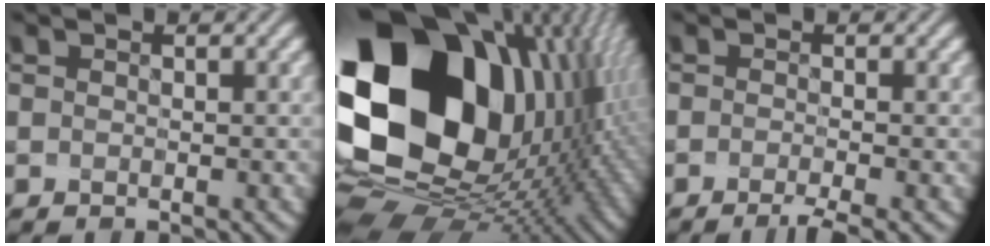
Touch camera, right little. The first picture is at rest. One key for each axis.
{"total": 21.8, "fx": 4.1, "fy": 15.4, "fz": 14.9, "tx": -0.313, "ty": -0.021, "tz": 0.100}
{"total": 3.1, "fx": -2.1, "fy": 0.2, "fz": 2.4, "tx": -0.040, "ty": -0.005, "tz": -0.032}